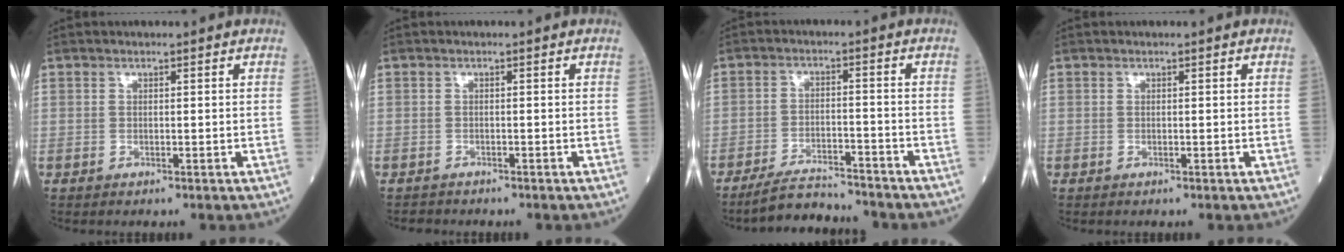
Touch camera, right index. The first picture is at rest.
{"total": 1.0, "force": [-0.9, 0.2, -0.3], "torque": [-0.004, -0.004, -0.019]}
{"total": 8.1, "force": [-7.8, 0.7, 2.1], "torque": [-0.032, -0.011, -0.131]}
{"total": 0.0}